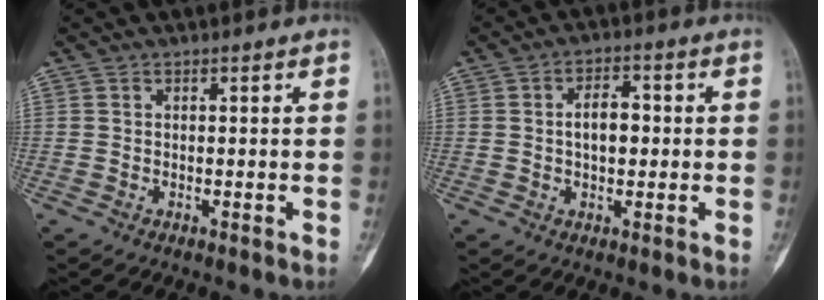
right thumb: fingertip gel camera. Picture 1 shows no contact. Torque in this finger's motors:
{"motor_torque": [0.72, 0.45, 0.06, -0.05, 0.24]}